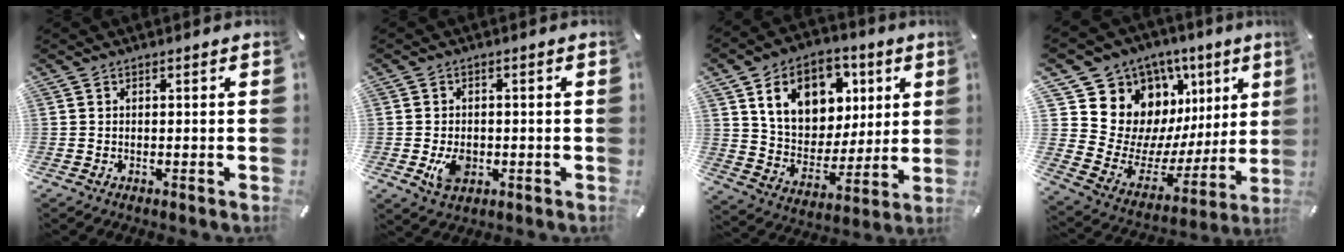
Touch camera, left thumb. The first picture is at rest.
{"total": 5.7, "force": [-1.3, 4.1, 3.8], "torque": [-0.068, -0.005, -0.024]}
{"total": 16.6, "force": [7.1, 12.6, 8.3], "torque": [-0.147, -0.014, 0.138]}
{"total": 16.2, "force": [8.0, 13.0, 5.4], "torque": [-0.081, -0.087, 0.172]}